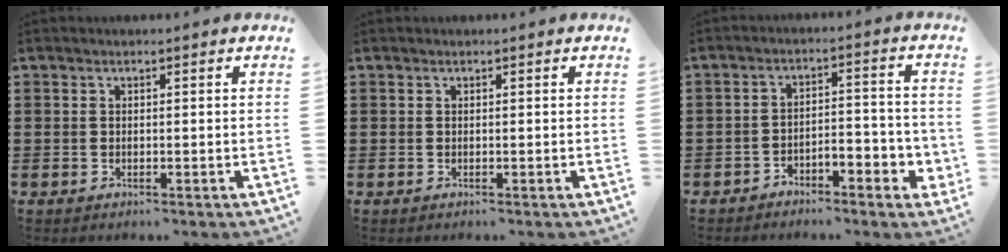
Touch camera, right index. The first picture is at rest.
{"total": 0.0}
{"total": 3.7, "force": [-2.9, 1.3, 1.8], "torque": [-0.033, 0.010, -0.058]}